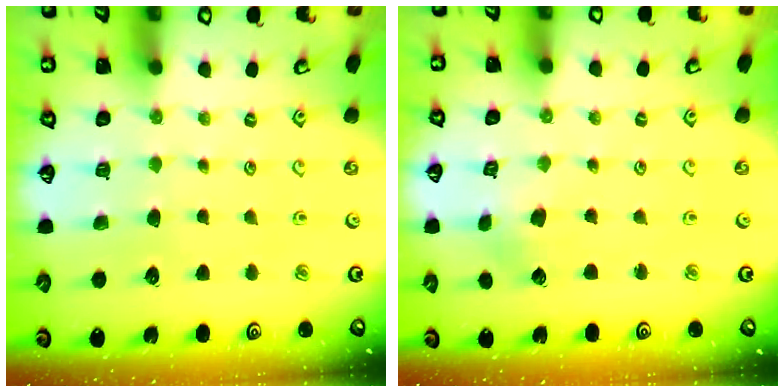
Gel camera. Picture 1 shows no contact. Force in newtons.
{"total": 1.4, "press": 1.4, "slide": 0.2}